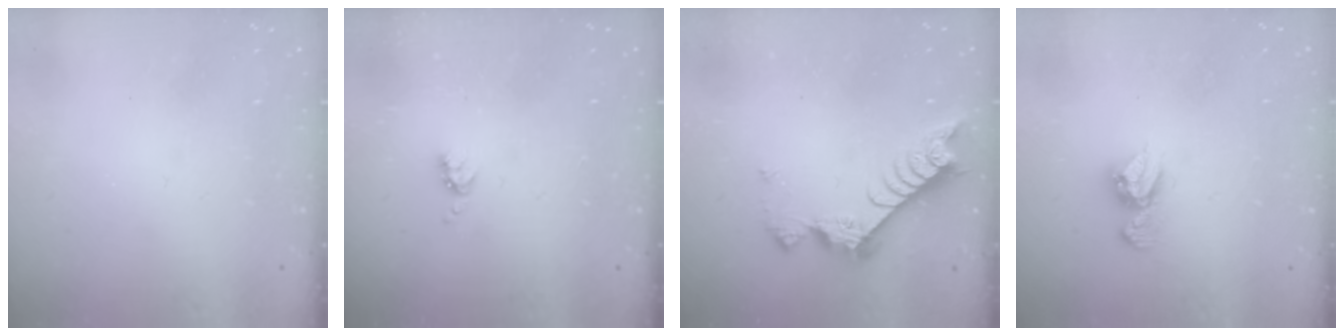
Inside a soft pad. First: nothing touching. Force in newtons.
{"total": 3.9, "press": 3.8, "slide": 0.6}
{"total": 7.4, "press": 7.3, "slide": 1.0}
{"total": 7.8, "press": 7.8, "slide": 0.6}